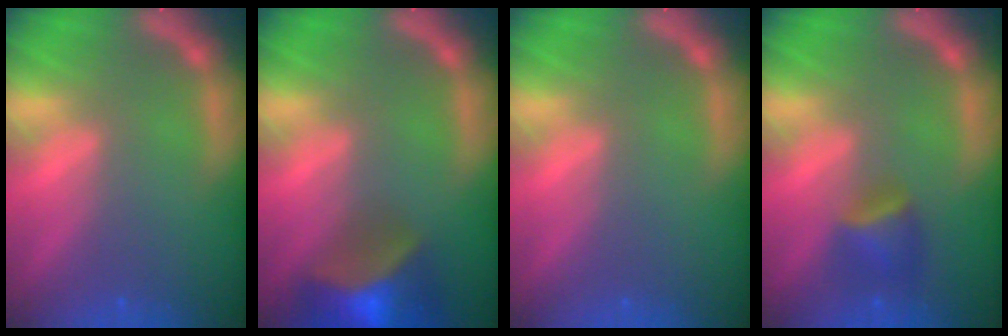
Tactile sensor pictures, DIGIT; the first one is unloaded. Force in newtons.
{"total": 9.5}
{"total": 0.0}
{"total": 2.9}